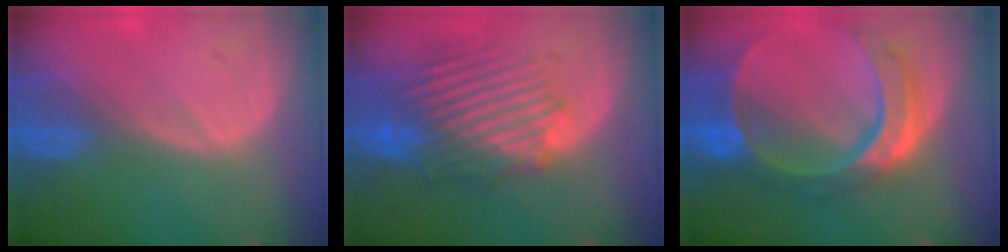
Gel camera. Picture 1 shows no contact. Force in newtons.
{"total": 10.2, "press": 9.1, "slide": 4.5}
{"total": 11.1, "press": 9.4, "slide": 6.0}